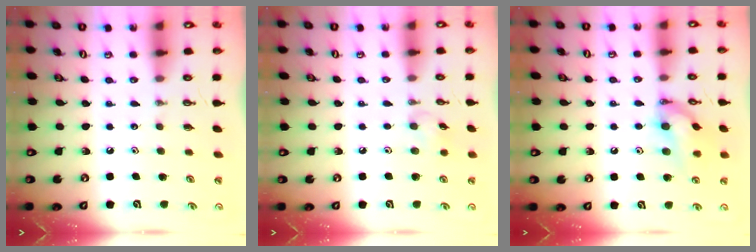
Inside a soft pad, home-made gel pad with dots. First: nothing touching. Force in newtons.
{"total": 5.3, "press": 5.1, "slide": 1.1}
{"total": 13.3, "press": 13.2, "slide": 1.6}